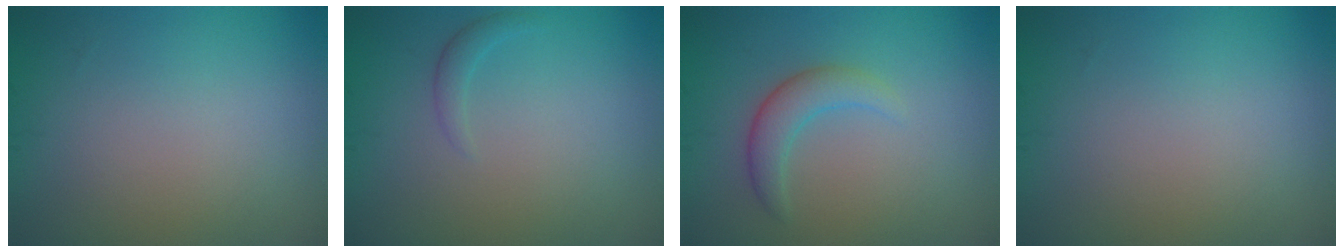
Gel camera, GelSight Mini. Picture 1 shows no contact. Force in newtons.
{"total": 1.0, "press": 1.0, "slide": 0.0}
{"total": 2.5, "press": 2.5, "slide": 0.1}
{"total": 0.0}